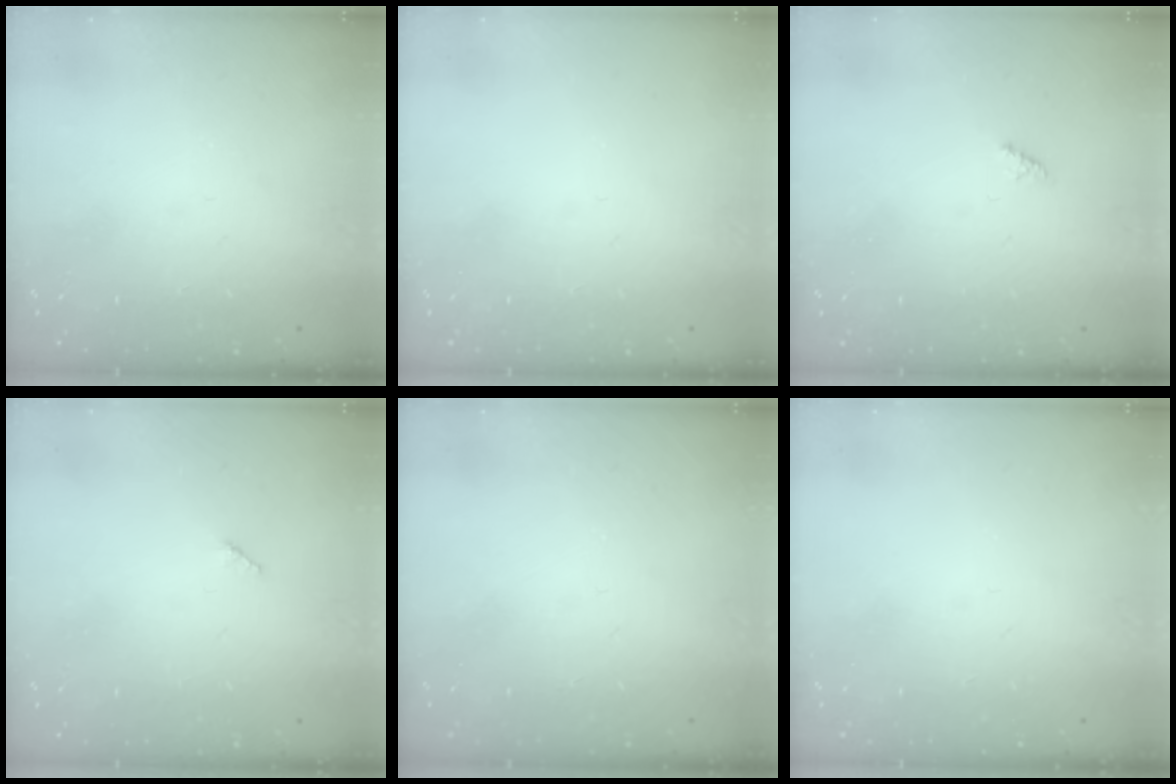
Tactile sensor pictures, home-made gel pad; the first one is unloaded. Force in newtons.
{"total": 0.0}
{"total": 1.5, "press": 1.4, "slide": 0.4}
{"total": 2.5, "press": 2.5, "slide": 0.3}
{"total": 0.0}
{"total": 0.0}